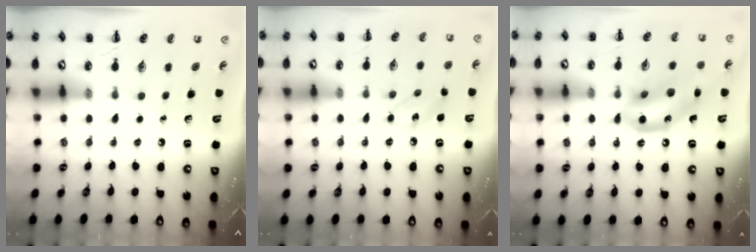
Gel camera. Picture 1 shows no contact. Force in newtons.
{"total": 7.0, "press": 6.9, "slide": 1.5}
{"total": 14.8, "press": 14.4, "slide": 3.3}